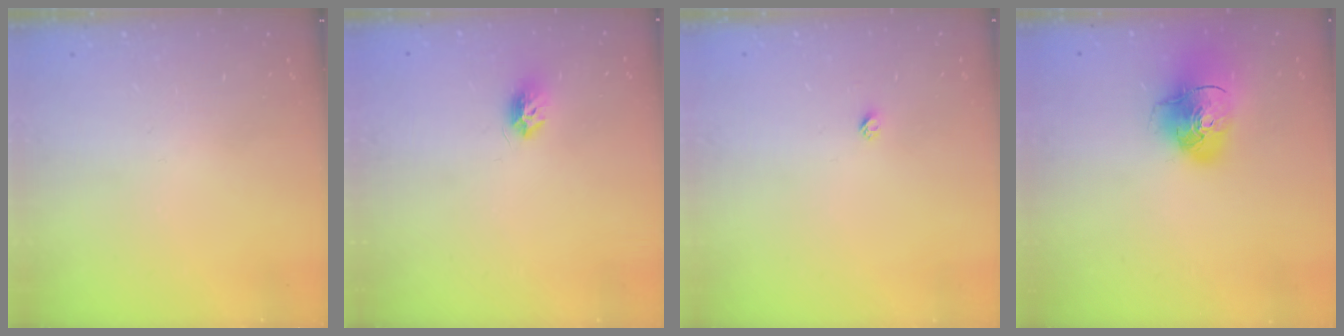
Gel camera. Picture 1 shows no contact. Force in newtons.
{"total": 8.1, "press": 8.1, "slide": 0.1}
{"total": 2.3, "press": 2.3, "slide": 0.2}
{"total": 13.7, "press": 13.6, "slide": 1.7}